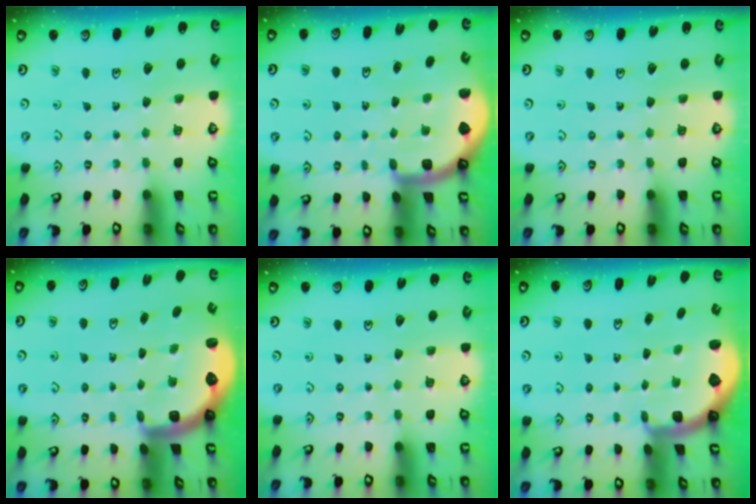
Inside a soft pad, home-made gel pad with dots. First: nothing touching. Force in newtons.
{"total": 2.5, "press": 2.4, "slide": 0.5}
{"total": 0.0}
{"total": 2.8, "press": 2.5, "slide": 1.4}
{"total": 0.0}
{"total": 1.1, "press": 1.0, "slide": 0.3}